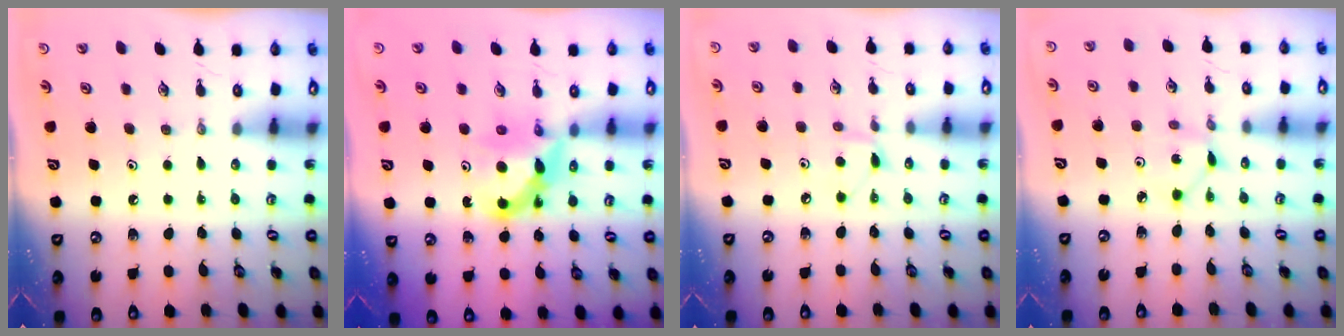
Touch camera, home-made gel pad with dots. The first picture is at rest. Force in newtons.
{"total": 6.9, "press": 6.8, "slide": 0.6}
{"total": 5.6, "press": 5.6, "slide": 0.6}
{"total": 2.0, "press": 2.0, "slide": 0.2}